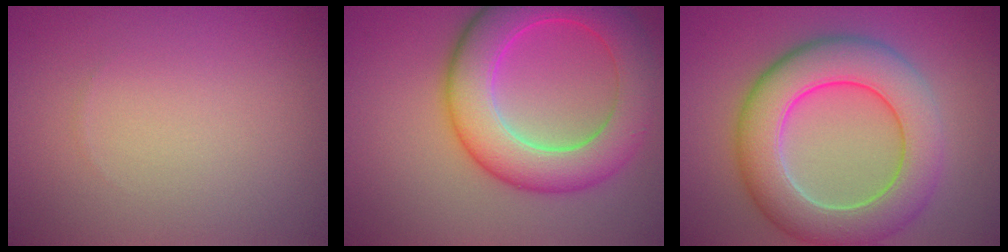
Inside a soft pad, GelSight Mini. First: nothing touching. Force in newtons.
{"total": 8.5, "press": 8.5, "slide": 0.1}
{"total": 8.8, "press": 8.8, "slide": 0.2}